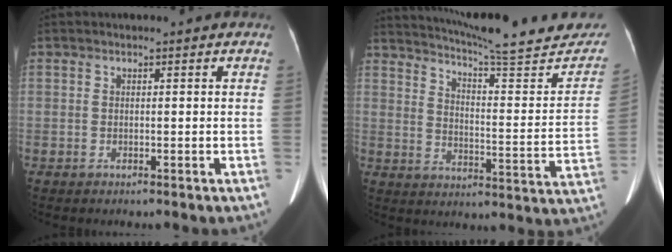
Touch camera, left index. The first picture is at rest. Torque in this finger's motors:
{"motor_torque": [-0.33, -1.81, 0.04, 0.07]}